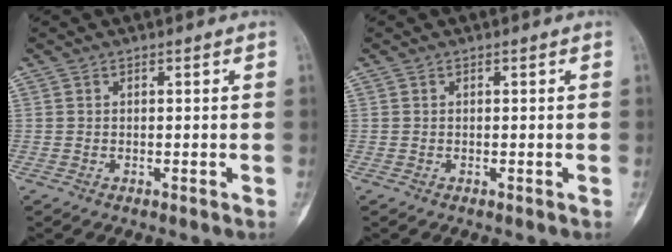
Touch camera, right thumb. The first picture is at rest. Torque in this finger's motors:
{"motor_torque": [0.57, -0.01, -0.16, -0.10, 0.07]}